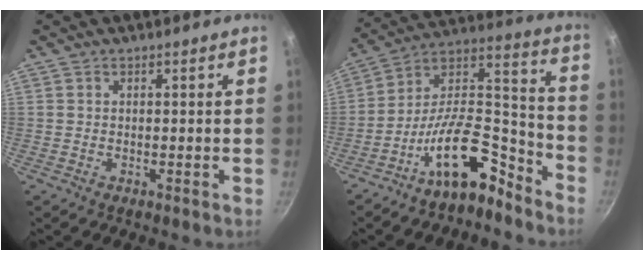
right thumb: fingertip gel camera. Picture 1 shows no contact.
{"total": 16.6, "force": [-11.1, 6.5, 10.5], "torque": [-0.140, 0.119, -0.199]}